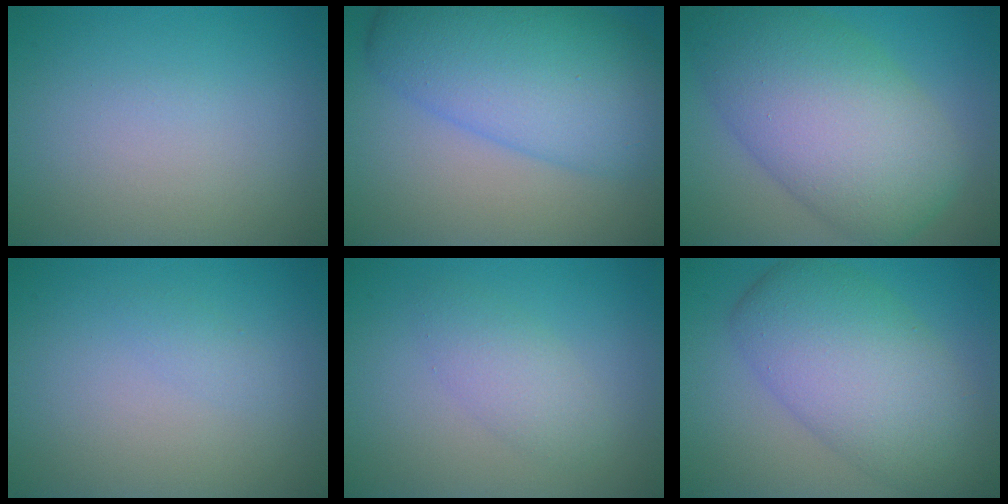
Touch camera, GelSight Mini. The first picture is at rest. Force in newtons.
{"total": 10.3, "press": 10.3, "slide": 0.1}
{"total": 11.2, "press": 11.2, "slide": 0.4}
{"total": 0.8, "press": 0.8, "slide": 0.0}
{"total": 2.5, "press": 2.5, "slide": 0.1}
{"total": 8.6, "press": 8.5, "slide": 0.5}